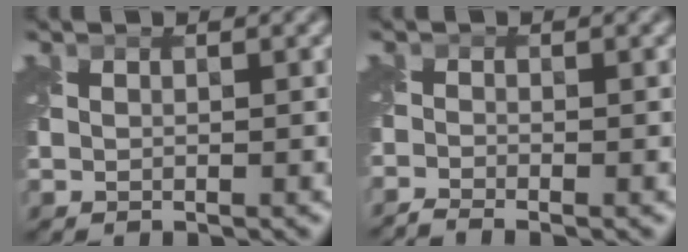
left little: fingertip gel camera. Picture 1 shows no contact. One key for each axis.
{"total": 2.2, "fx": -2.0, "fy": 0.1, "fz": 0.8, "tx": -0.018, "ty": -0.011, "tz": -0.052}